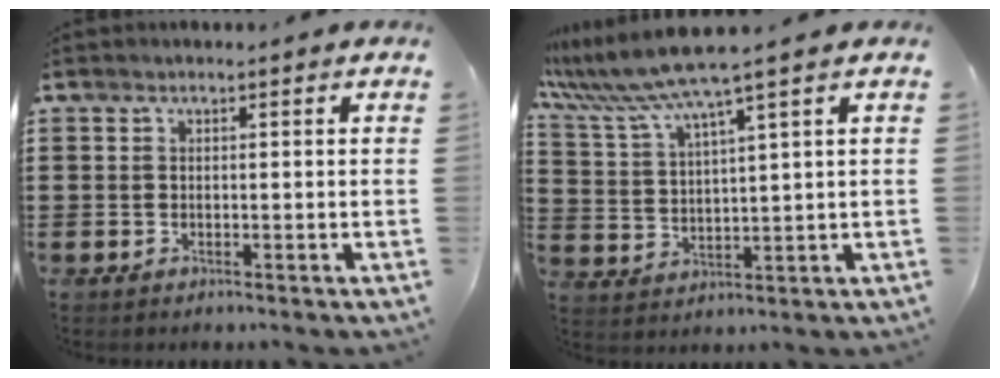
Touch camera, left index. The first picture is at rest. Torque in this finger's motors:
{"motor_torque": [0.25, -1.05, 0.42, 0.21]}